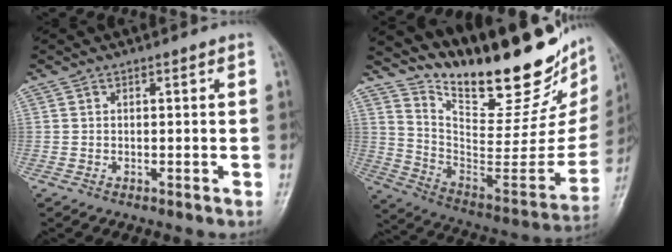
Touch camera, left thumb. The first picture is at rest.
{"total": 31.4, "force": [22.4, 10.6, 19.4], "torque": [-0.271, -0.118, 0.346]}